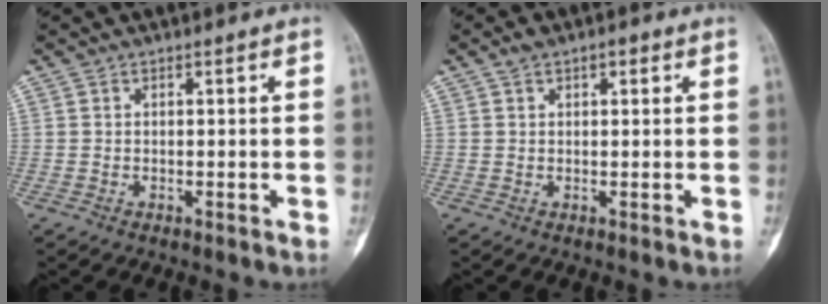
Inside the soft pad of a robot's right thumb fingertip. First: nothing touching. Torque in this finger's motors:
{"motor_torque": [2.19, 2.82, 0.21, 0.06, 0.13]}